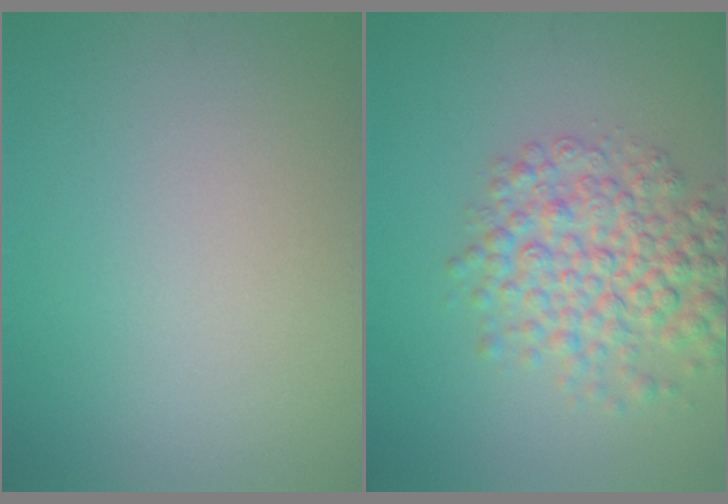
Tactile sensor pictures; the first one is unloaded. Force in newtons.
{"total": 6.0, "press": 6.0, "slide": 0.2}